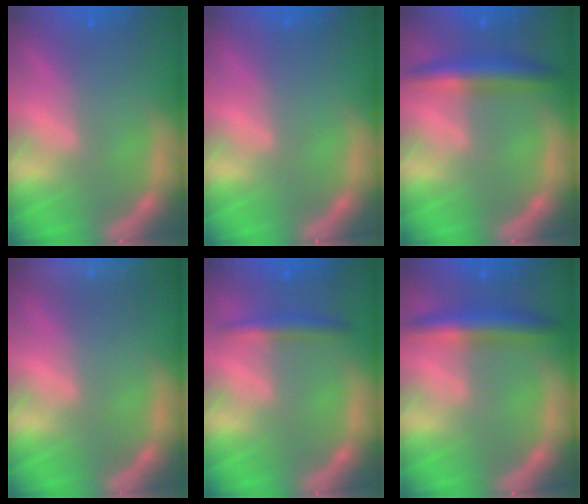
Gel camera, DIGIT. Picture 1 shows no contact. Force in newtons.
{"total": 0.0}
{"total": 4.4}
{"total": 9.5}
{"total": 2.4}
{"total": 4.4}